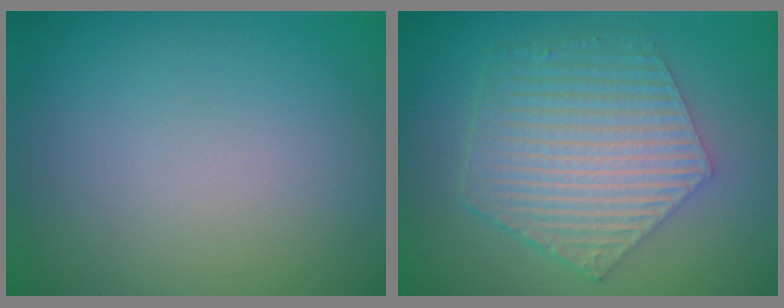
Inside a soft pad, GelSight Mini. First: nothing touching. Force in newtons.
{"total": 6.4, "press": 4.6, "slide": 4.5}